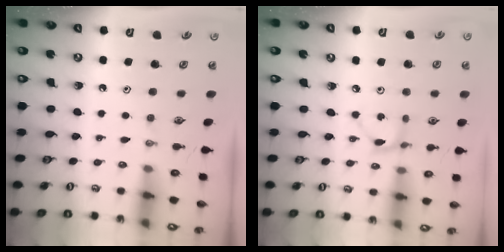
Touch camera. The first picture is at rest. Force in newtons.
{"total": 2.8, "press": 2.8, "slide": 0.1}